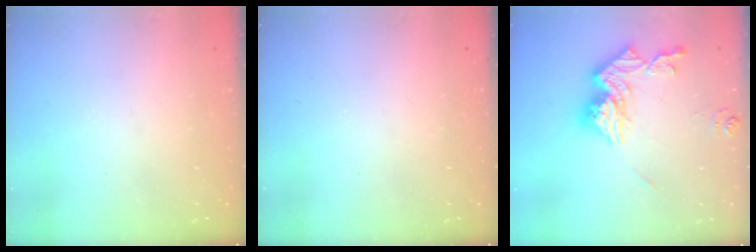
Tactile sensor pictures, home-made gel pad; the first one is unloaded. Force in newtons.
{"total": 0.0}
{"total": 14.1, "press": 14.0, "slide": 1.5}